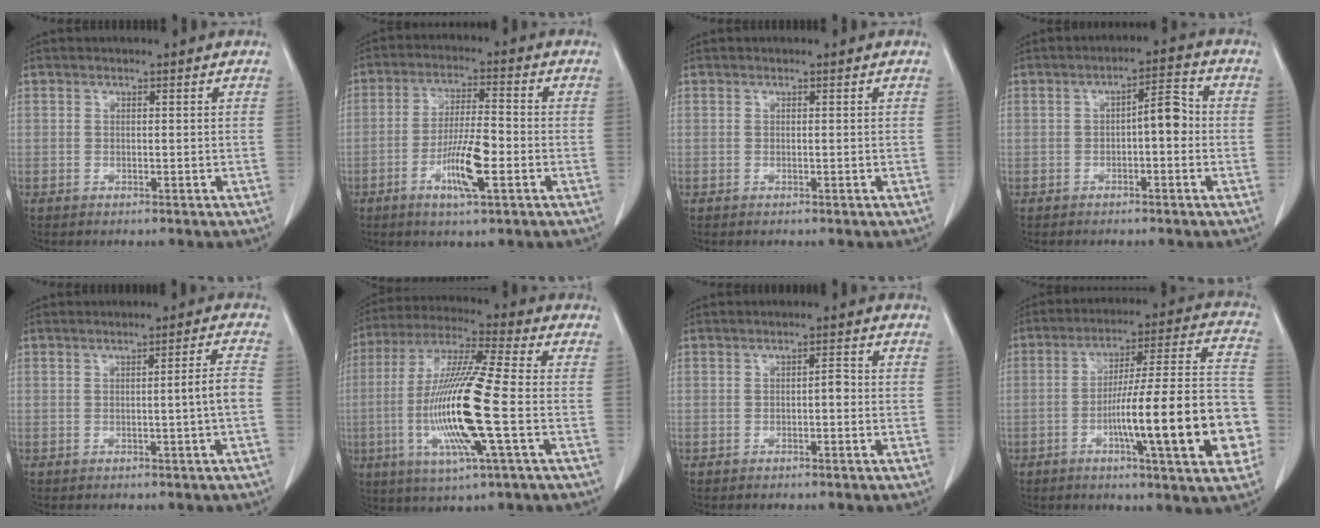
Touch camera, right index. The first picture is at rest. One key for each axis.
{"total": 8.5, "fx": -3.1, "fy": 1.1, "fz": 7.8, "tx": -0.147, "ty": -0.004, "tz": -0.056}
{"total": 0.0}
{"total": 4.6, "fx": -0.5, "fy": 1.4, "fz": 4.3, "tx": -0.061, "ty": 0.022, "tz": -0.008}
{"total": 3.2, "fx": -0.8, "fy": -0.7, "fz": 3.0, "tx": -0.042, "ty": 0.002, "tz": -0.012}
{"total": 16.9, "fx": -3.3, "fy": 0.6, "fz": 16.6, "tx": -0.340, "ty": -0.012, "tz": -0.069}
{"total": 1.5, "fx": -0.3, "fy": 0.5, "fz": 1.3, "tx": -0.016, "ty": 0.004, "tz": -0.007}
{"total": 20.2, "fx": -5.7, "fy": 1.7, "fz": 19.3, "tx": -0.237, "ty": 0.021, "tz": -0.080}